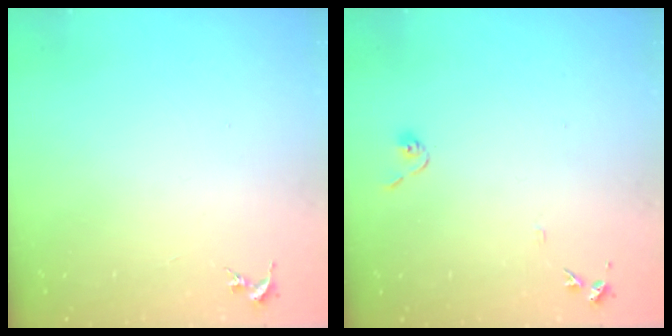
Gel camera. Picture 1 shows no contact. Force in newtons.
{"total": 6.8, "press": 6.8, "slide": 0.6}